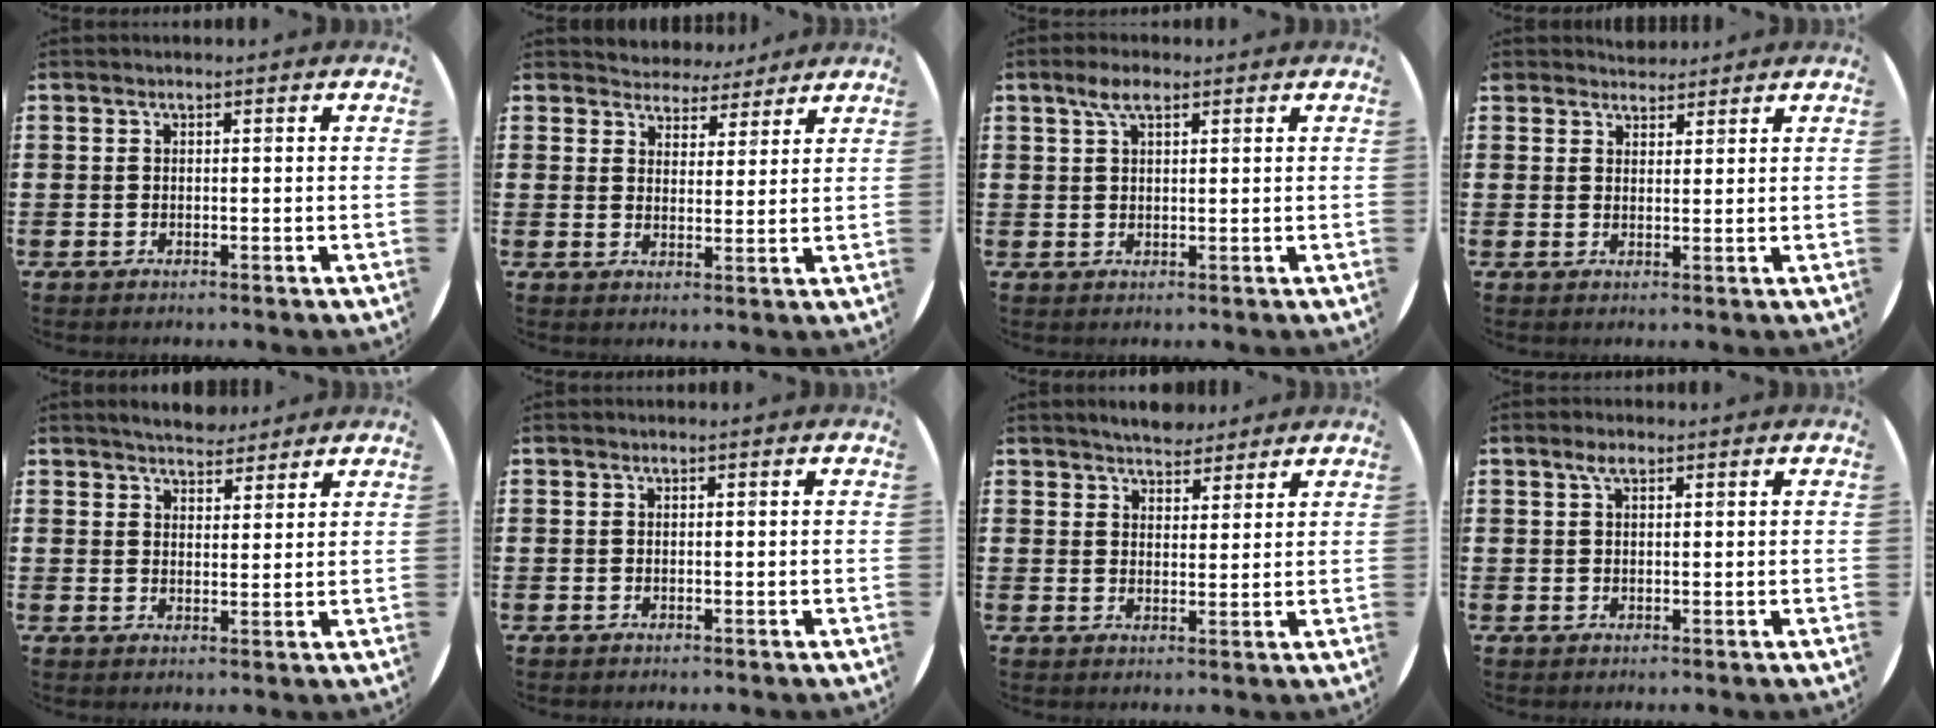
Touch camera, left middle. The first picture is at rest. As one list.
[{"total": 4.3, "force": [4.0, 1.5, 0.0], "torque": [-0.017, -0.016, 0.073]}, {"total": 3.5, "force": [2.2, 1.3, 2.4], "torque": [-0.045, 0.004, 0.036]}, {"total": 2.7, "force": [2.6, 0.6, -0.3], "torque": [0.000, -0.005, 0.049]}, {"total": 4.2, "force": [4.1, 1.0, 0.7], "torque": [-0.014, -0.013, 0.074]}, {"total": 0.0}, {"total": 4.0, "force": [3.8, 1.0, 0.5], "torque": [-0.010, -0.012, 0.071]}, {"total": 2.0, "force": [1.1, 0.7, 1.4], "torque": [-0.030, 0.006, 0.019]}]